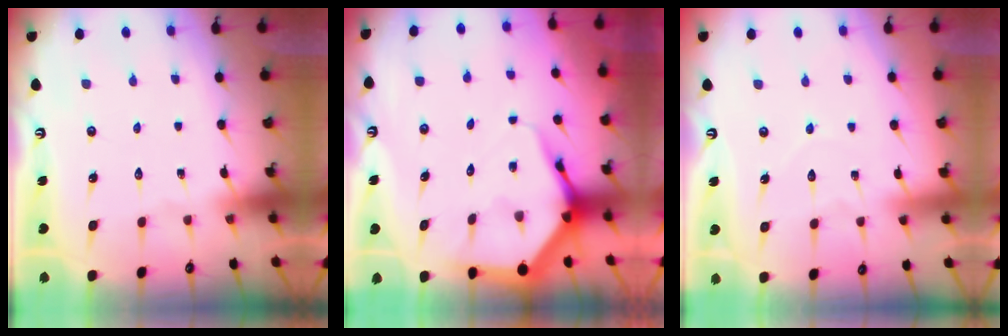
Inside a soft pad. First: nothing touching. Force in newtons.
{"total": 6.3, "press": 6.3, "slide": 0.7}
{"total": 4.2, "press": 4.2, "slide": 0.3}